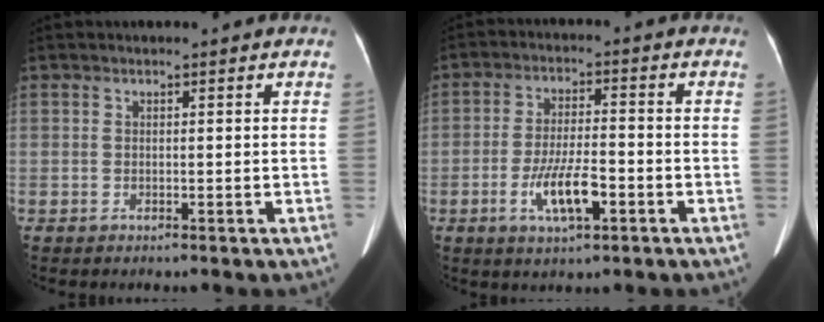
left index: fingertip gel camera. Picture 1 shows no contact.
{"total": 7.6, "force": [-3.1, 1.9, 6.7], "torque": [-0.135, -0.005, -0.052]}